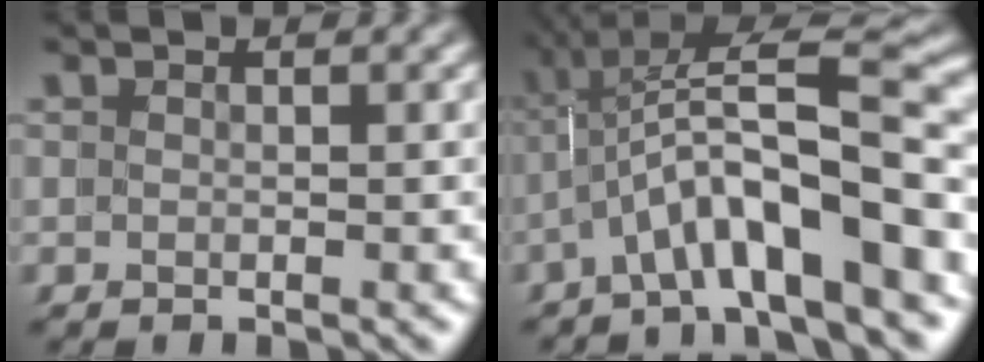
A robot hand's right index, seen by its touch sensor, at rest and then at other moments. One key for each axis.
{"total": 9.5, "fx": -1.1, "fy": 3.3, "fz": 8.8, "tx": -0.129, "ty": 0.010, "tz": -0.013}